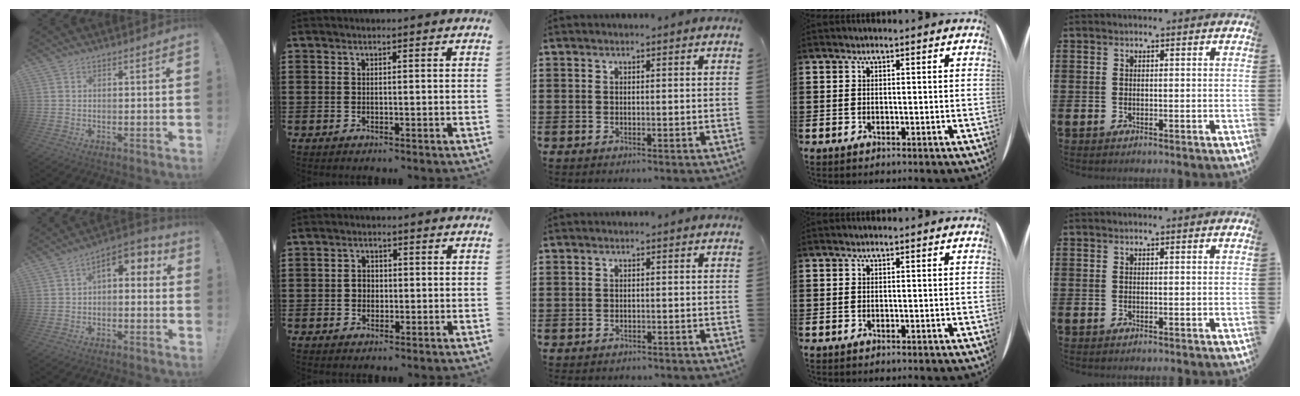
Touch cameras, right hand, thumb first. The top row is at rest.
{"thumb": {"total": 5.9, "force": [1.1, 3.2, 4.8], "torque": [-0.062, -0.005, 0.020]}, "index": {"total": 2.1, "force": [-0.3, 1.9, 0.9], "torque": [-0.021, 0.008, -0.009]}, "middle": {"total": 0.7, "force": [-0.7, 0.2, 0.0], "torque": [-0.002, 0.000, -0.015]}}